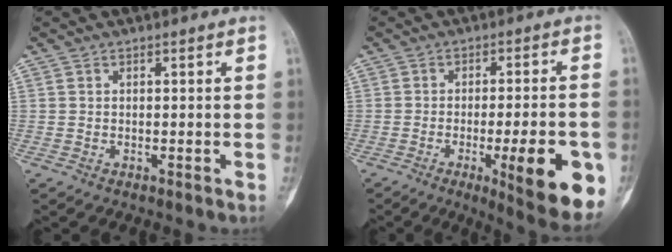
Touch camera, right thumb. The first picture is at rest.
{"total": 15.6, "force": [-5.2, 3.6, 14.2], "torque": [-0.160, 0.001, -0.061]}